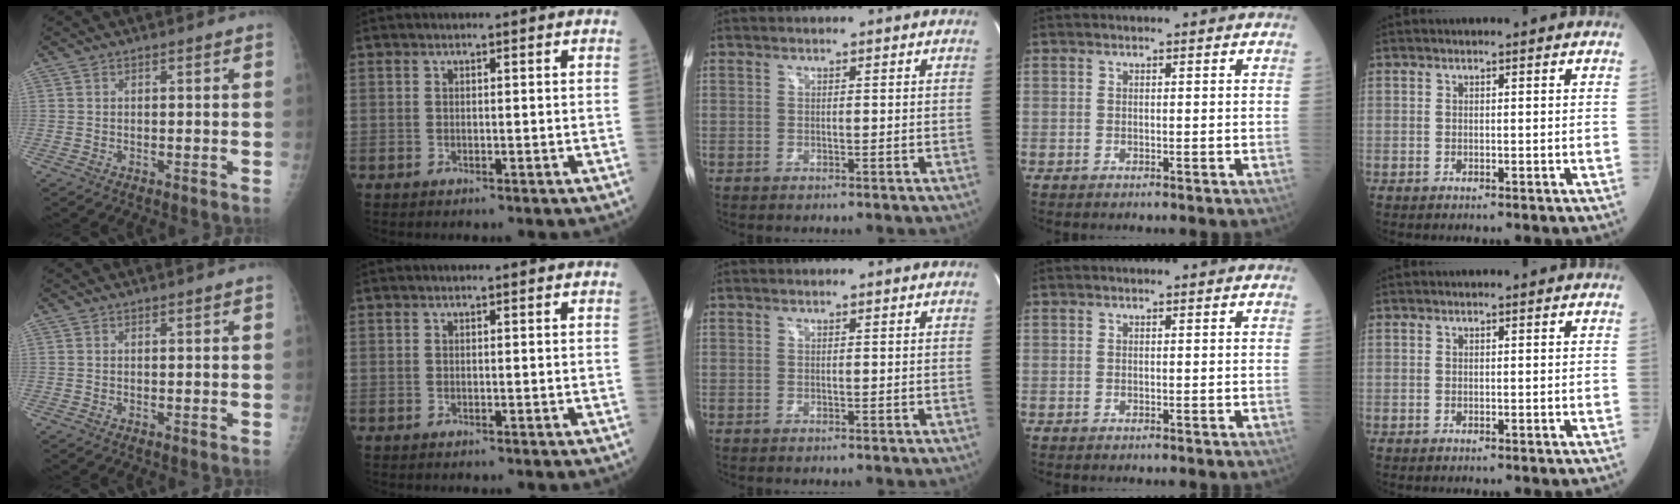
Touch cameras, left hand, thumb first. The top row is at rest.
{}